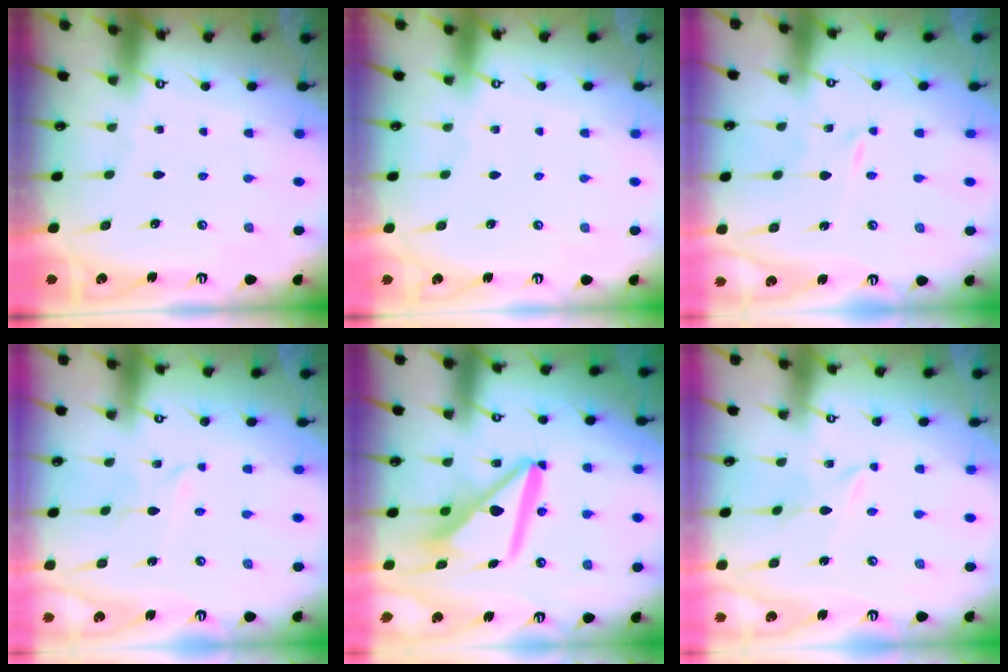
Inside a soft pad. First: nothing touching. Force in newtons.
{"total": 0.0}
{"total": 1.5, "press": 1.5, "slide": 0.2}
{"total": 2.9, "press": 2.9, "slide": 0.3}
{"total": 13.4, "press": 13.3, "slide": 1.6}
{"total": 2.6, "press": 2.6, "slide": 0.3}